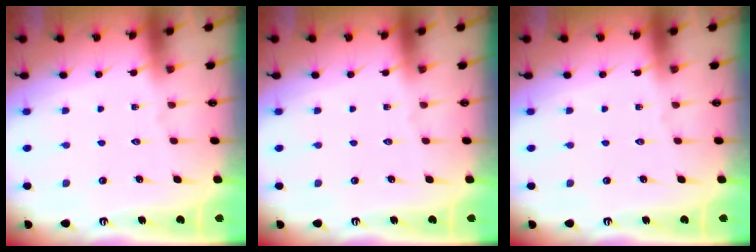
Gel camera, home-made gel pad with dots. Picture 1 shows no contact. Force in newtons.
{"total": 0.0}
{"total": 0.0}